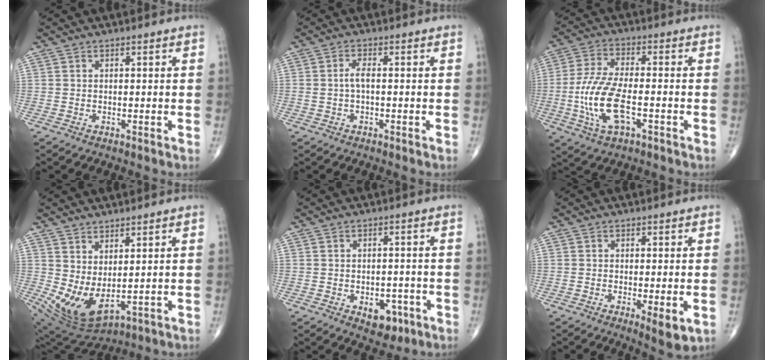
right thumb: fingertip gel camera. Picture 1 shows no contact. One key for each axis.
{"total": 2.3, "fx": -0.1, "fy": 0.8, "fz": 2.1, "tx": -0.045, "ty": 0.006, "tz": -0.002}
{"total": 12.5, "fx": -3.1, "fy": 5.2, "fz": 11.0, "tx": -0.238, "ty": 0.013, "tz": -0.058}
{"total": 10.0, "fx": 1.0, "fy": 4.4, "fz": 8.9, "tx": -0.169, "ty": -0.023, "tz": 0.045}
{"total": 5.5, "fx": -2.3, "fy": 3.5, "fz": 3.6, "tx": -0.025, "ty": 0.012, "tz": -0.022}
{"total": 4.8, "fx": -1.3, "fy": 1.3, "fz": 4.4, "tx": -0.070, "ty": -0.015, "tz": -0.021}